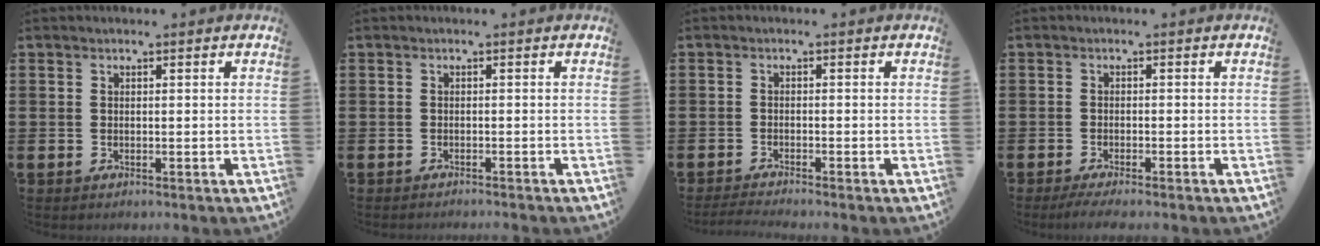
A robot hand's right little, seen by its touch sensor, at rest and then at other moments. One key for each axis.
{"total": 0.5, "fx": -0.5, "fy": -0.2, "fz": 0.0, "tx": 0.002, "ty": -0.001, "tz": -0.011}
{"total": 1.3, "fx": -1.1, "fy": -0.1, "fz": 0.6, "tx": -0.010, "ty": 0.001, "tz": -0.022}
{"total": 1.4, "fx": -1.0, "fy": 0.1, "fz": 1.0, "tx": -0.015, "ty": -0.001, "tz": -0.019}